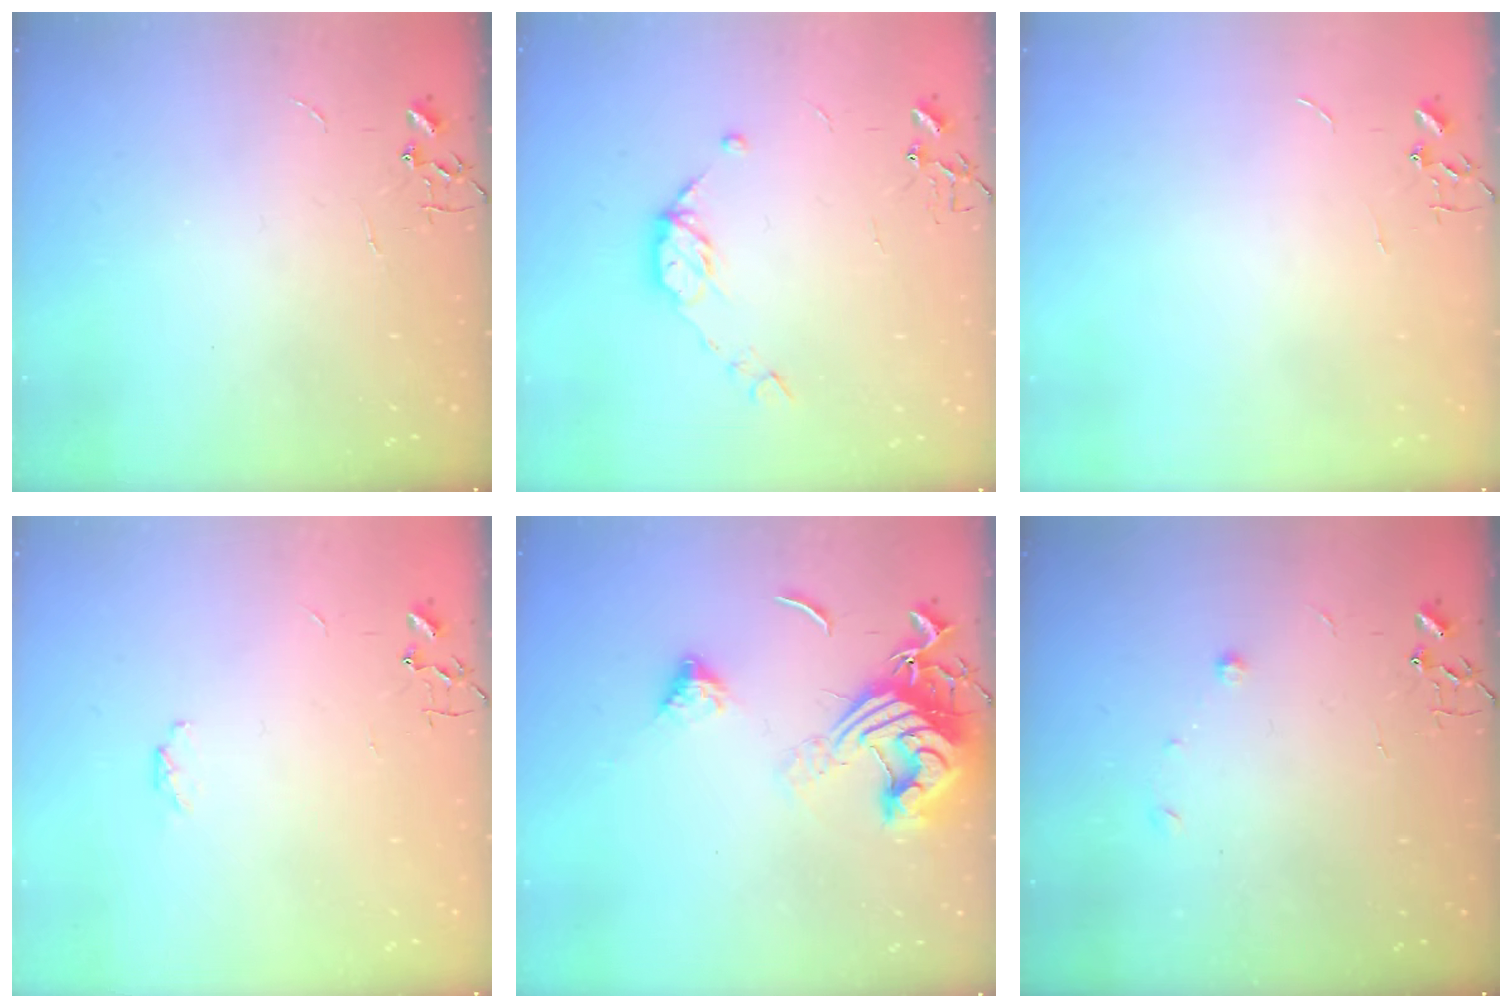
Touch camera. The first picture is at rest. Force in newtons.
{"total": 8.7, "press": 8.7, "slide": 0.7}
{"total": 0.0}
{"total": 3.5, "press": 3.4, "slide": 1.0}
{"total": 15.1, "press": 15.0, "slide": 1.7}
{"total": 5.0, "press": 4.9, "slide": 0.8}